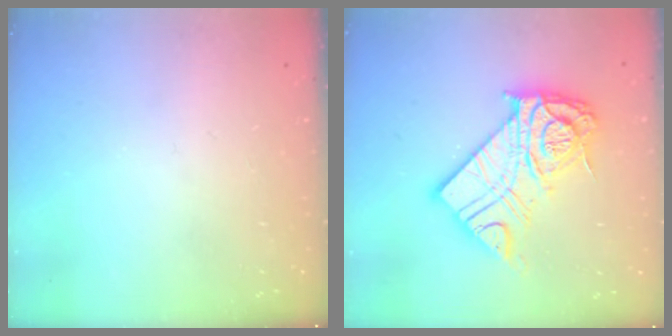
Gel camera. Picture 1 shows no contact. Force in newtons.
{"total": 20.3, "press": 20.1, "slide": 2.2}